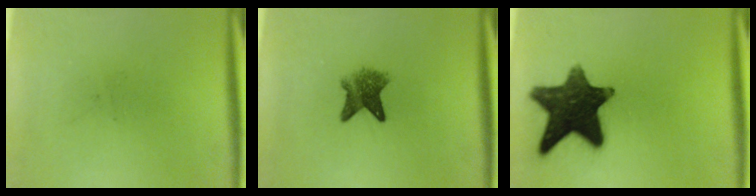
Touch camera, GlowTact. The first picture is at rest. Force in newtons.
{"total": 4.9}
{"total": 14.6}